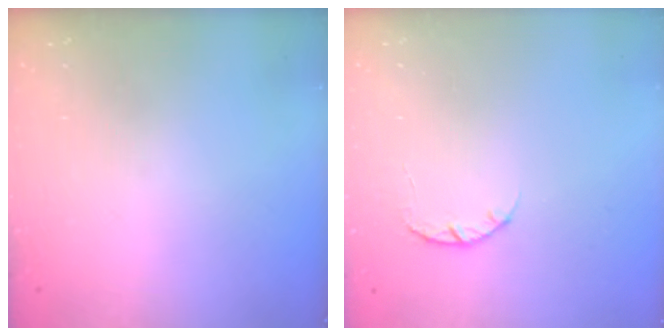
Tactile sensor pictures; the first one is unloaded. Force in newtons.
{"total": 3.4, "press": 3.4, "slide": 0.5}